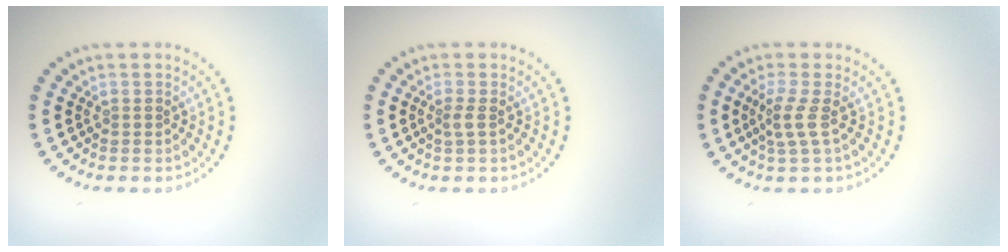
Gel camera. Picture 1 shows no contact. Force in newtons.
{"total": 1.1, "press": 0.8, "slide": 0.7}
{"total": 2.1, "press": 1.5, "slide": 1.5}